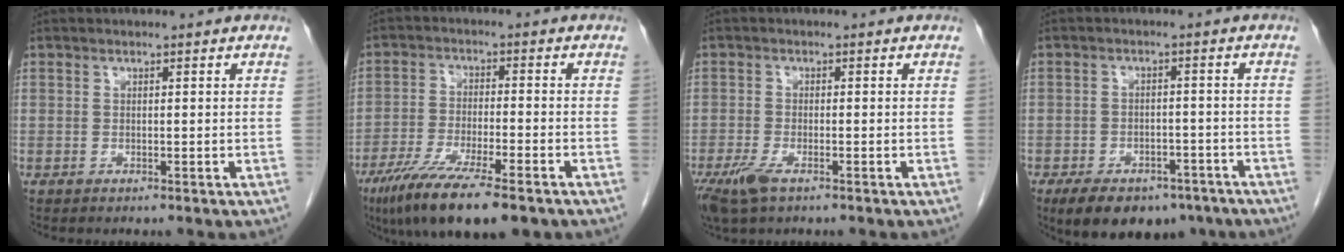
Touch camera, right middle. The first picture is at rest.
{"total": 13.7, "force": [-9.3, 2.4, 9.7], "torque": [-0.170, -0.034, -0.153]}
{"total": 4.7, "force": [-2.9, 1.5, 3.4], "torque": [-0.077, -0.012, -0.051]}
{"total": 12.0, "force": [-8.2, 6.5, 5.9], "torque": [-0.095, 0.004, -0.117]}